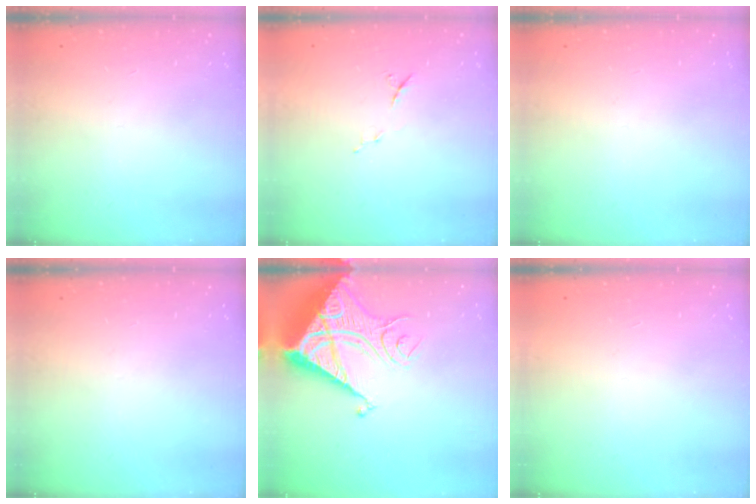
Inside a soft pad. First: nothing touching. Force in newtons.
{"total": 6.4, "press": 6.3, "slide": 1.3}
{"total": 0.0}
{"total": 0.0}
{"total": 17.4, "press": 17.3, "slide": 2.1}
{"total": 1.5, "press": 1.5, "slide": 0.1}